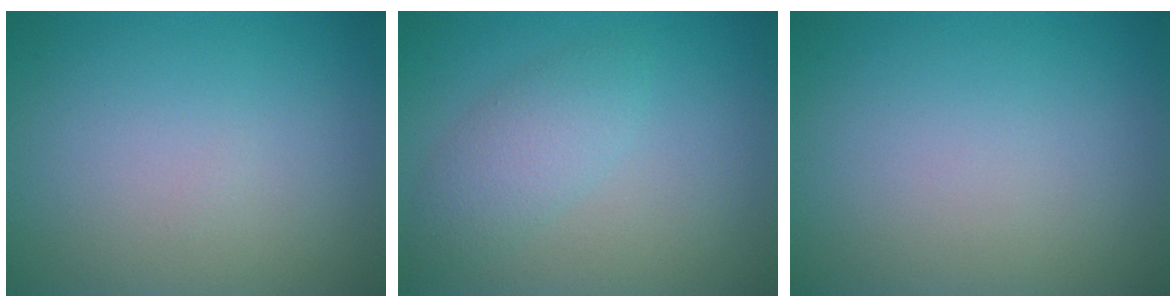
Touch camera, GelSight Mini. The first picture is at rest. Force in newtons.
{"total": 2.7, "press": 2.7, "slide": 0.1}
{"total": 0.0}